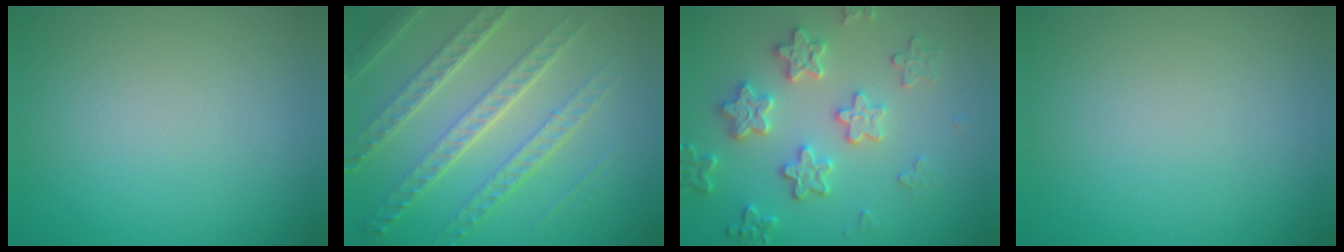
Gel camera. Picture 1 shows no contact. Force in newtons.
{"total": 7.1, "press": 5.0, "slide": 5.0}
{"total": 4.0, "press": 3.9, "slide": 1.2}
{"total": 0.0}